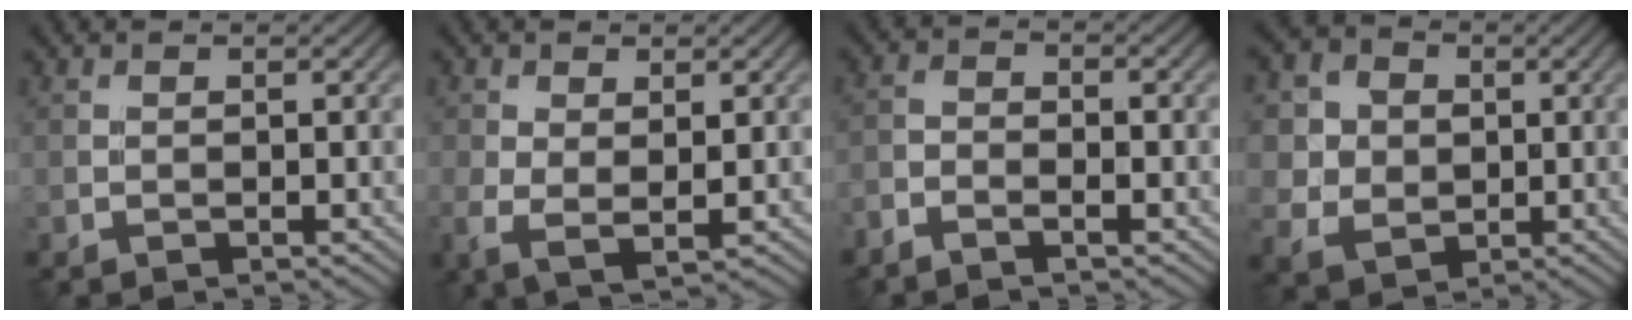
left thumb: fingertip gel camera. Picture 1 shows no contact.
{"total": 4.5, "force": [0.2, 2.5, 3.7], "torque": [-0.091, -0.010, 0.004]}
{"total": 2.6, "force": [-2.1, 0.7, 1.4], "torque": [-0.033, -0.003, -0.049]}
{"total": 8.5, "force": [1.7, 7.6, 3.3], "torque": [-0.125, 0.007, 0.030]}